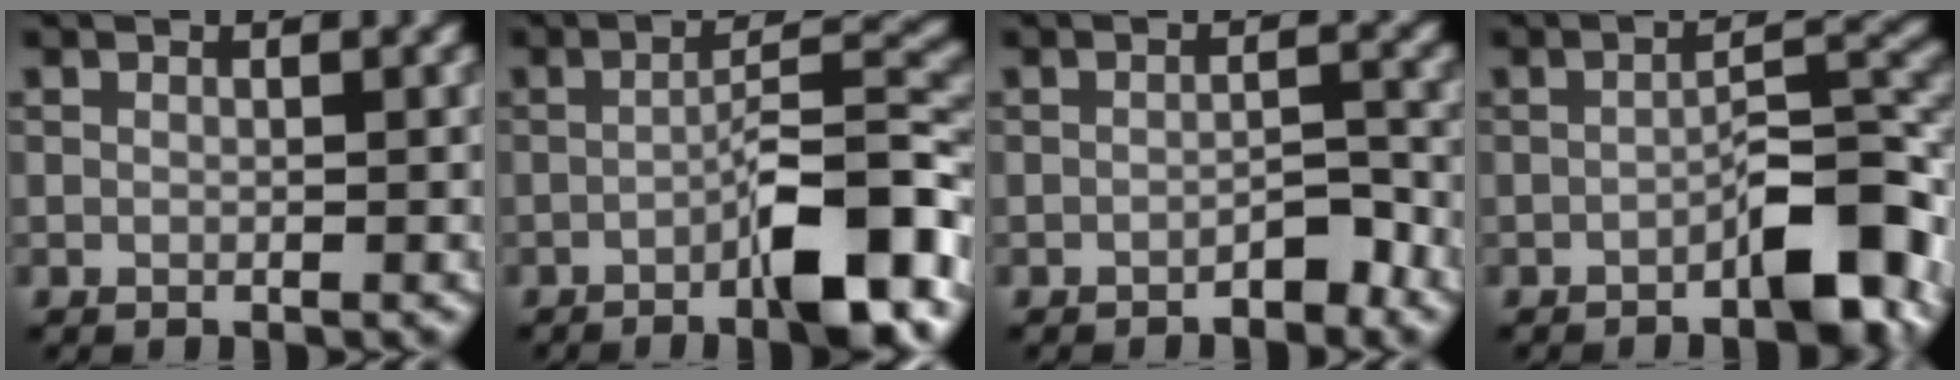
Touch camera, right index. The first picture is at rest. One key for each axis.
{"total": 8.5, "fx": -4.1, "fy": 1.8, "fz": 7.2, "tx": -0.103, "ty": 0.019, "tz": -0.068}
{"total": 2.0, "fx": -1.4, "fy": 0.4, "fz": 1.3, "tx": -0.016, "ty": 0.009, "tz": -0.023}
{"total": 6.7, "fx": -3.3, "fy": 2.0, "fz": 5.5, "tx": -0.072, "ty": 0.020, "tz": -0.050}